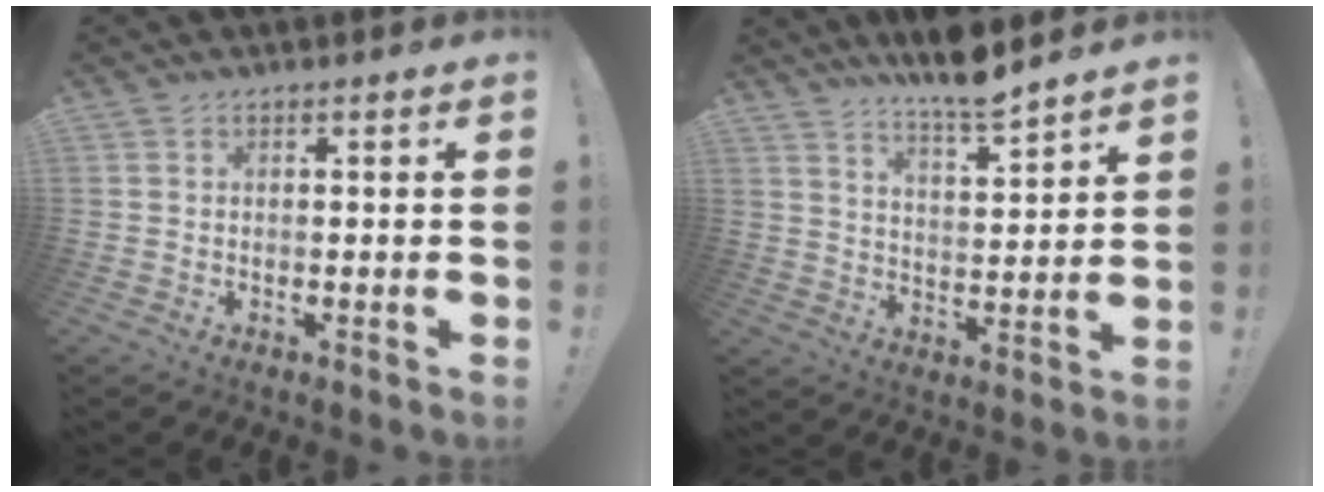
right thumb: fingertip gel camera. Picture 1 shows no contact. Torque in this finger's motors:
{"motor_torque": [-0.85, 1.04, 0.70, 0.83, 0.00]}